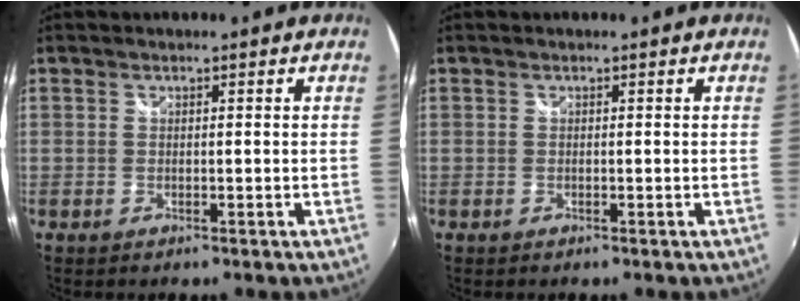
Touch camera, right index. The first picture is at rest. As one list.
[{"total": 0.0}]